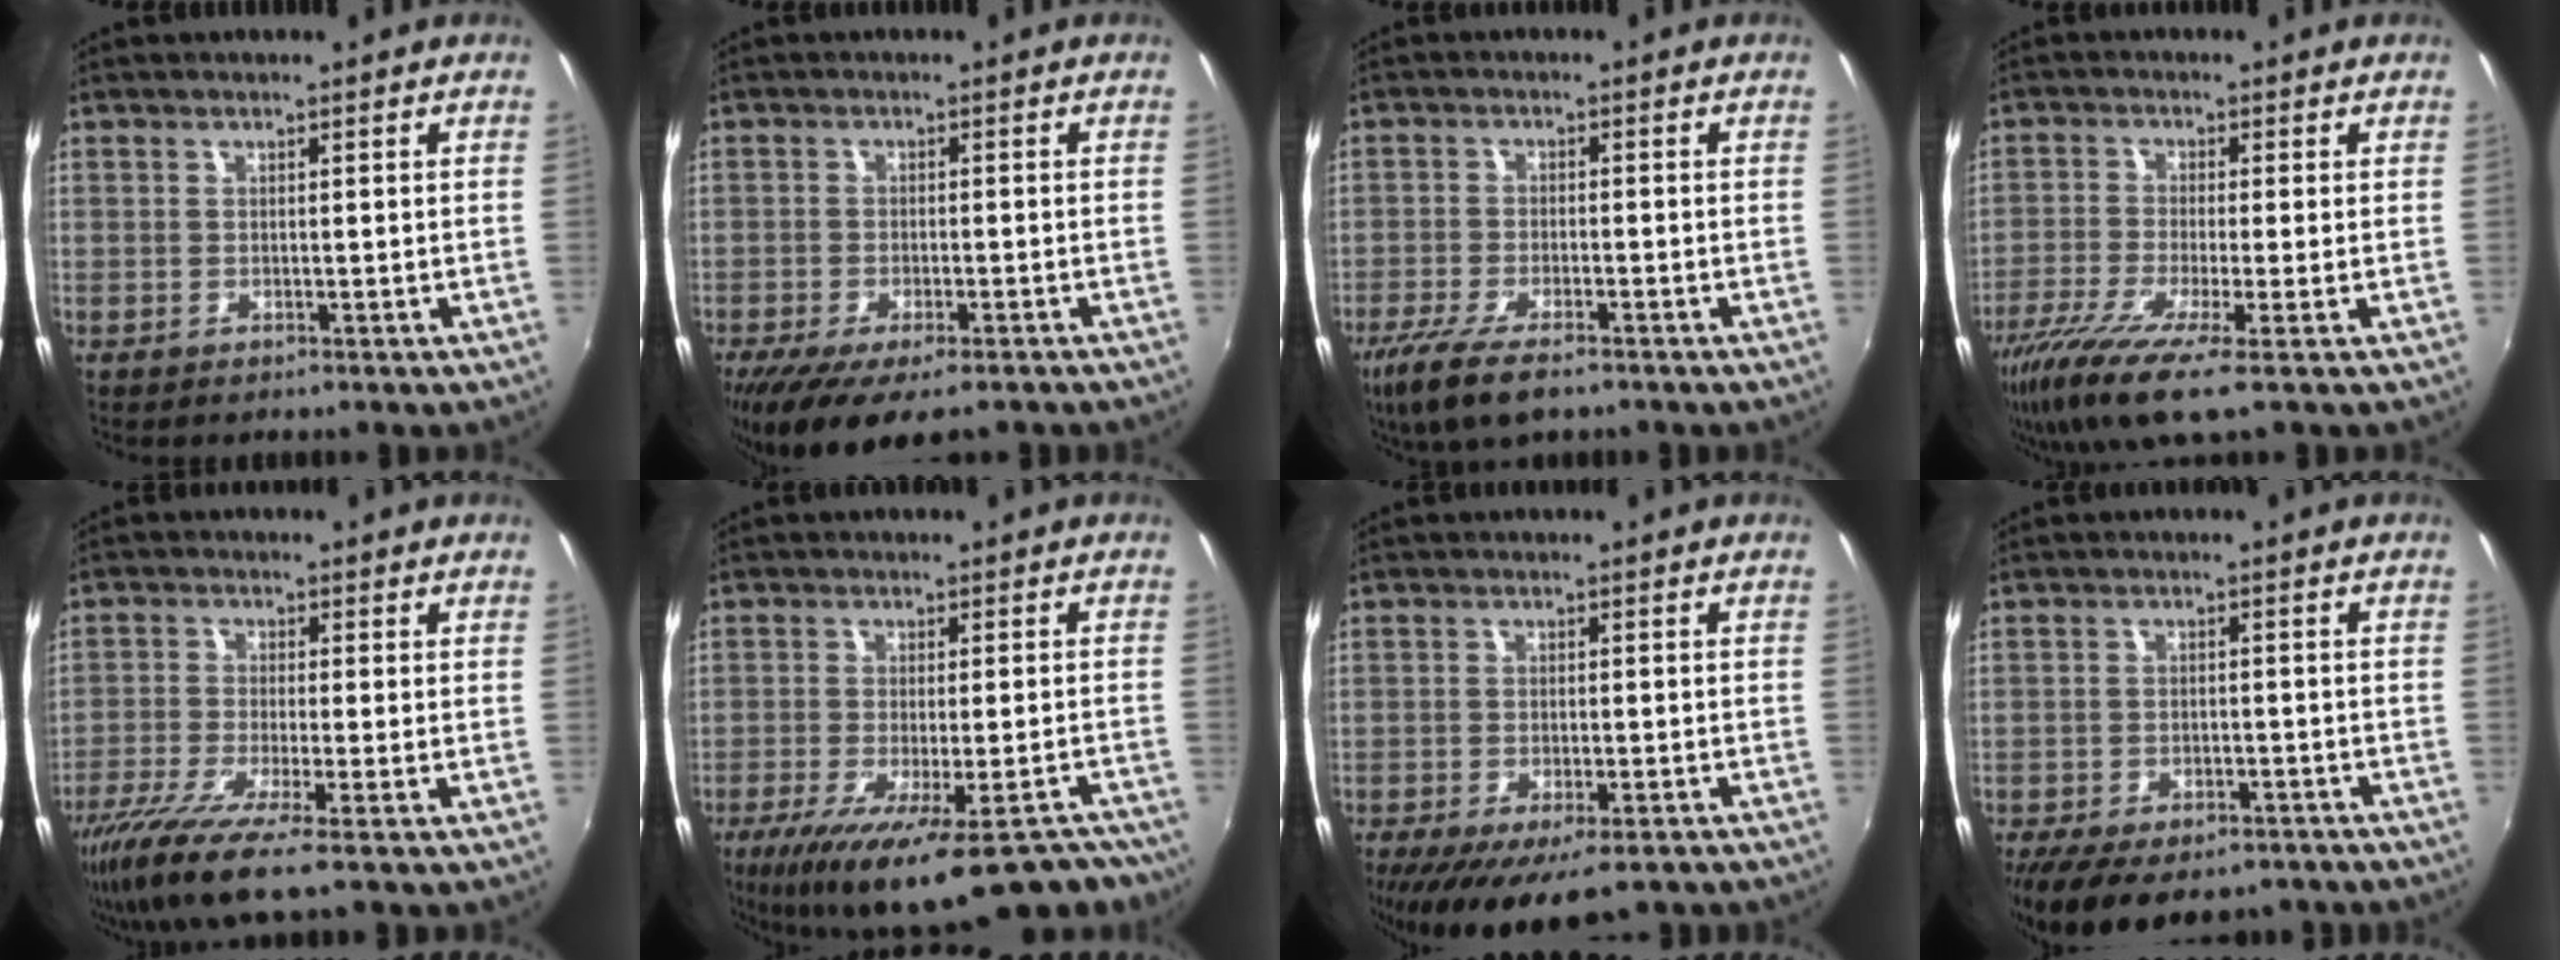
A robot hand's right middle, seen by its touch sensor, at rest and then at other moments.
{"total": 12.9, "force": [-9.1, 4.5, 8.0], "torque": [-0.166, -0.049, -0.141]}
{"total": 10.6, "force": [-7.1, 3.5, 7.0], "torque": [-0.166, -0.037, -0.132]}
{"total": 10.6, "force": [-6.1, 1.2, 8.5], "torque": [-0.190, -0.039, -0.117]}
{"total": 9.6, "force": [-6.4, 0.7, 7.2], "torque": [-0.164, -0.037, -0.122]}
{"total": 21.6, "force": [-15.2, 7.0, 13.6], "torque": [-0.224, -0.047, -0.208]}
{"total": 14.0, "force": [-9.7, 5.0, 8.8], "torque": [-0.176, -0.053, -0.142]}
{"total": 16.7, "force": [-12.1, 7.5, 8.7], "torque": [-0.181, -0.034, -0.173]}